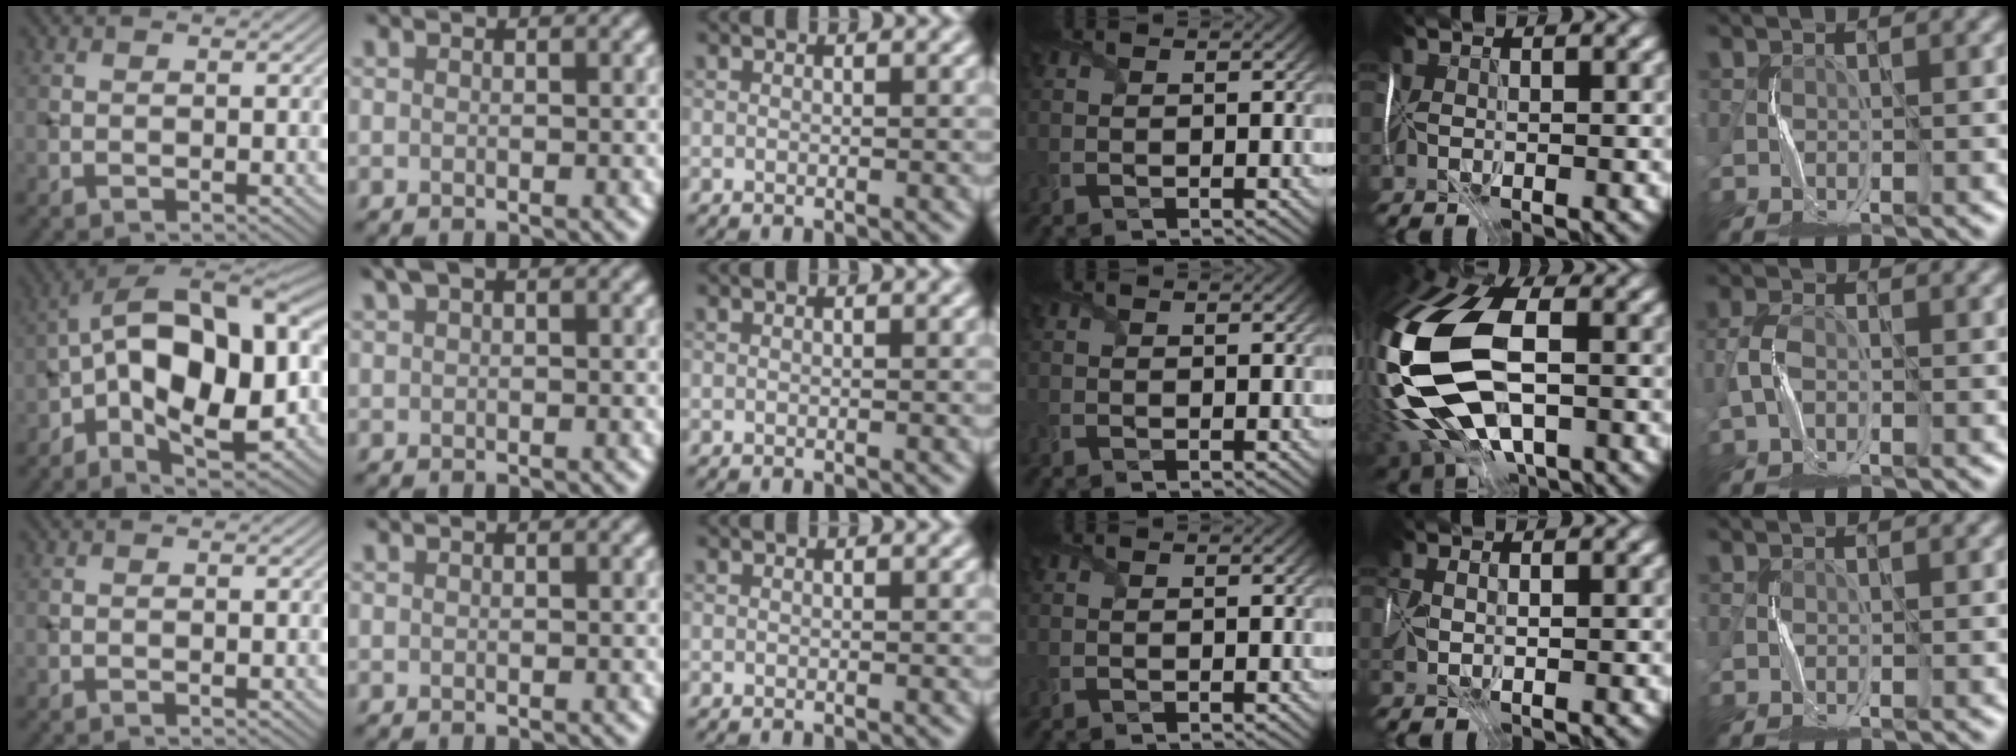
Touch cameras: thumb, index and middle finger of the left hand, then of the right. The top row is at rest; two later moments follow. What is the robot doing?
{"motion": "fold", "object": "map"}